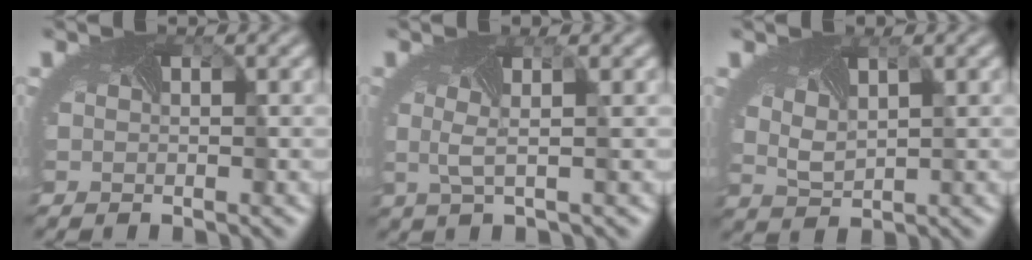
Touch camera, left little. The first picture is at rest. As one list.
[{"total": 1.5, "force": [0.2, -0.3, 1.5], "torque": [-0.037, 0.000, 0.001]}, {"total": 2.0, "force": [1.2, 0.8, 1.4], "torque": [-0.030, 0.001, 0.026]}]